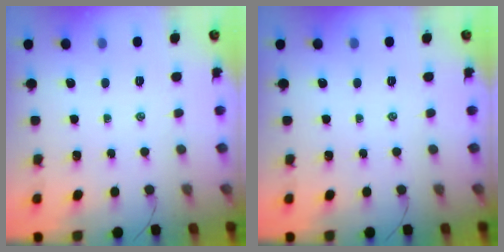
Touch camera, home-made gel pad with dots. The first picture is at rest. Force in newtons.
{"total": 0.0}